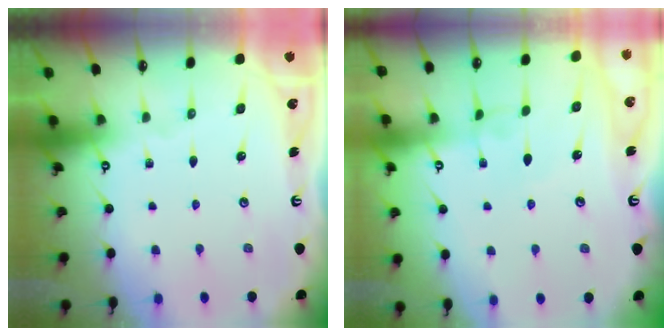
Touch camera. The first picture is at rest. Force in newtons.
{"total": 2.8, "press": 2.8, "slide": 0.2}